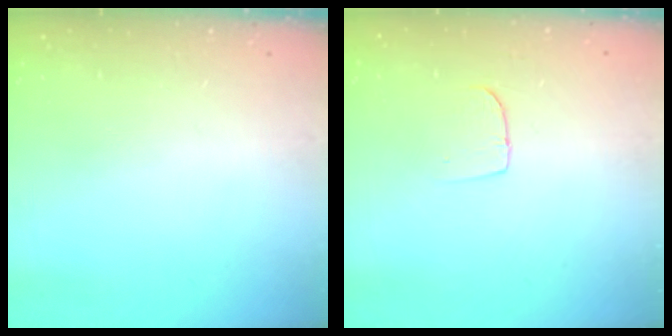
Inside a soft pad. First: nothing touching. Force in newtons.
{"total": 5.6, "press": 5.6, "slide": 0.4}